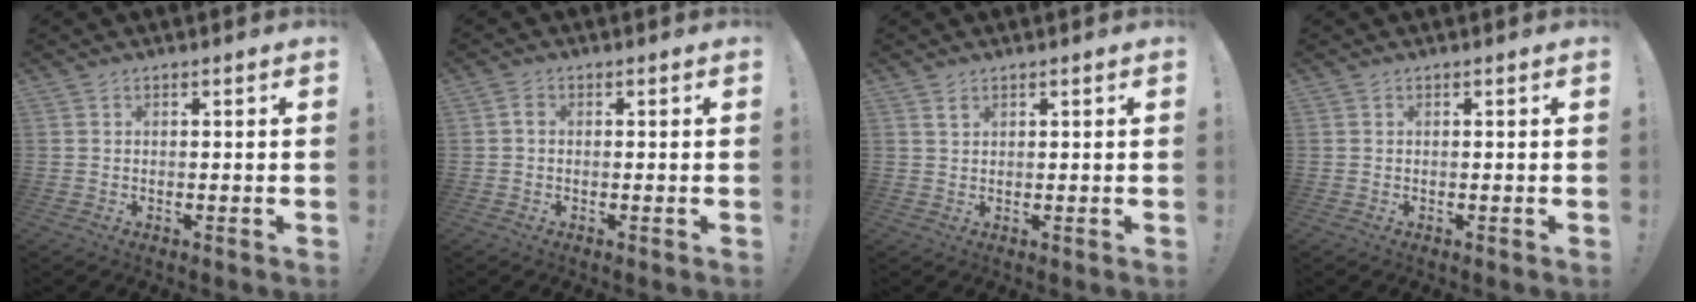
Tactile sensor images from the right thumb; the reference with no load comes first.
{"total": 1.6, "force": [-0.1, 1.2, 1.0], "torque": [-0.028, 0.010, -0.001]}
{"total": 1.4, "force": [0.9, 0.4, 1.0], "torque": [-0.017, -0.001, 0.016]}
{"total": 0.0}